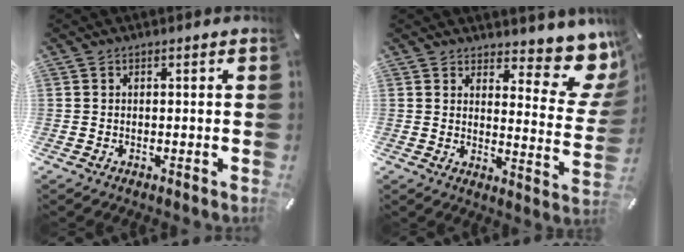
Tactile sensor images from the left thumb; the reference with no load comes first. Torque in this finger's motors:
{"motor_torque": [0.67, -0.65, 0.14, -0.12, 0.05]}